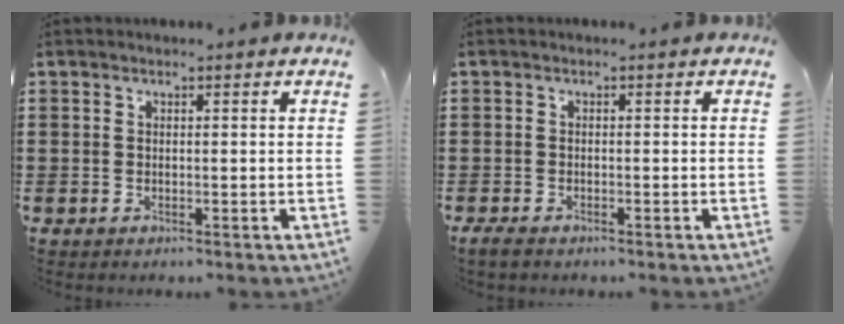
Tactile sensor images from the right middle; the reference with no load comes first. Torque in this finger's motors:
{"motor_torque": [2.14, 0.00, 0.08, 0.04]}